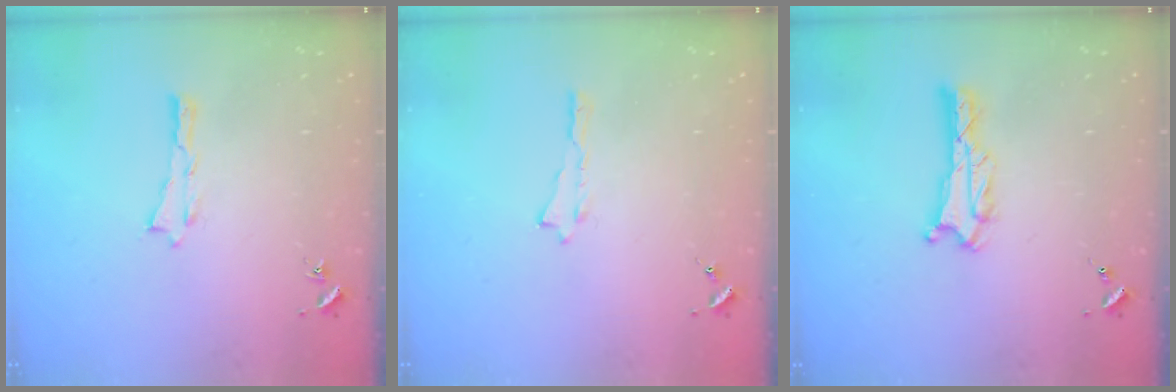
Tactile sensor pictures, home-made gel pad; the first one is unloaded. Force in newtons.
{"total": 0.0}
{"total": 1.4, "press": 1.4, "slide": 0.1}